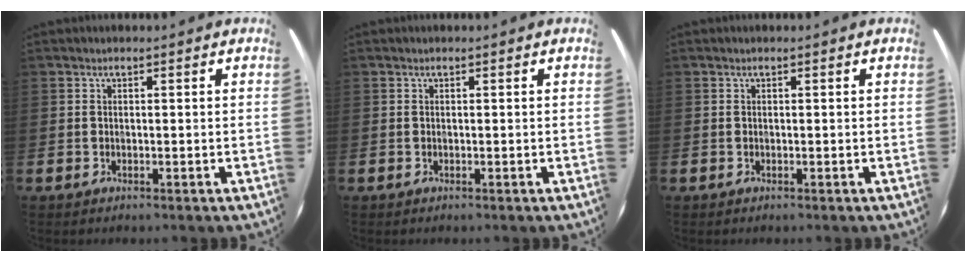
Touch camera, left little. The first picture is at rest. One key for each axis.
{"total": 0.0}
{"total": 0.0}